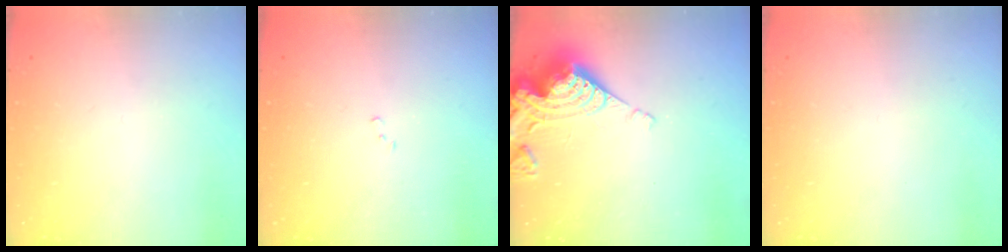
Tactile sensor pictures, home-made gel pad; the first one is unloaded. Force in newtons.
{"total": 5.4, "press": 5.4, "slide": 0.9}
{"total": 12.1, "press": 12.1, "slide": 1.2}
{"total": 0.0}